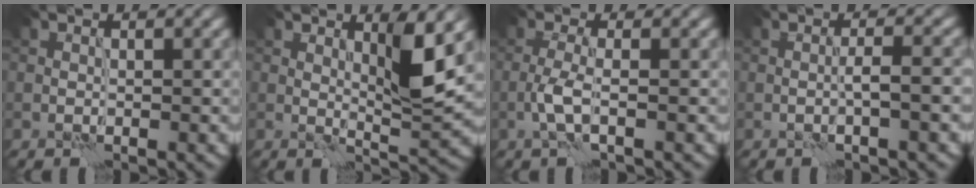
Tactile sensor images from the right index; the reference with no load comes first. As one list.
[{"total": 4.1, "force": [1.8, 0.6, 3.7], "torque": [-0.062, -0.008, 0.031]}, {"total": 2.1, "force": [-0.8, 0.3, 1.9], "torque": [-0.043, 0.004, -0.022]}, {"total": 1.8, "force": [-0.5, 0.0, 1.7], "torque": [-0.033, 0.008, -0.012]}]